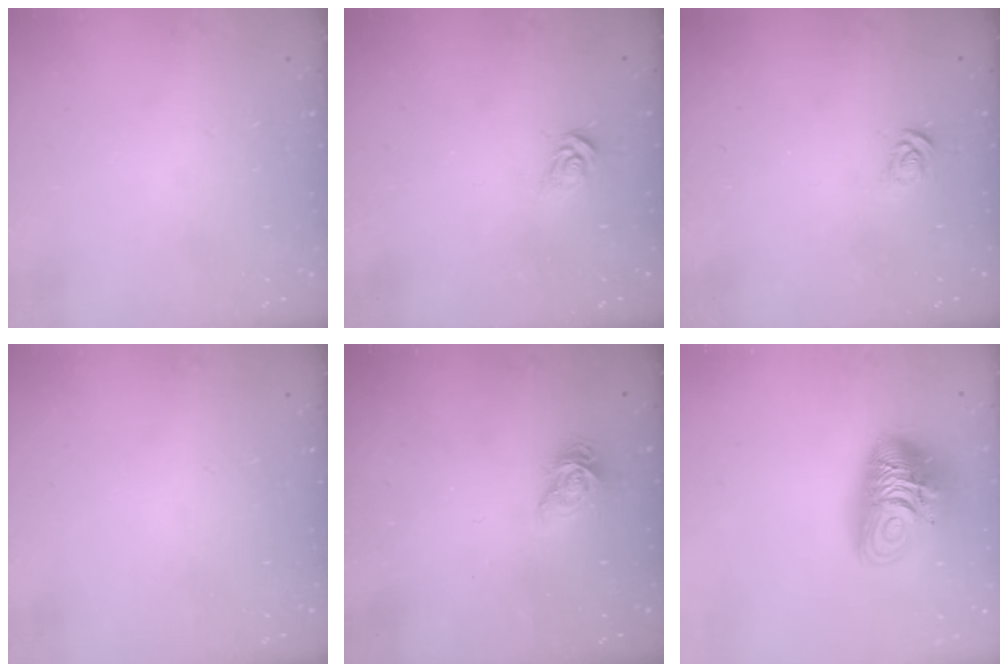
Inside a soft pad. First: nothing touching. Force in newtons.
{"total": 4.2, "press": 4.2, "slide": 0.4}
{"total": 3.7, "press": 3.7, "slide": 0.4}
{"total": 0.0}
{"total": 7.6, "press": 7.6, "slide": 0.0}
{"total": 12.9, "press": 12.8, "slide": 1.3}